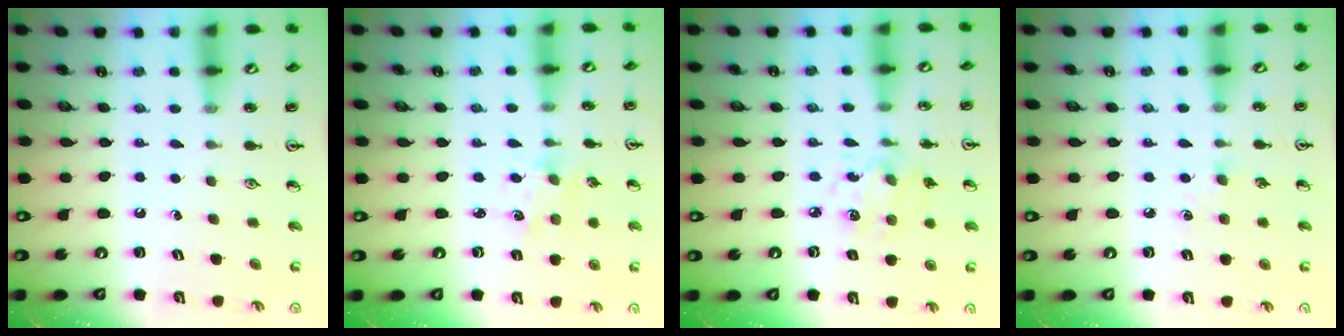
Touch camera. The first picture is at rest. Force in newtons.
{"total": 1.0, "press": 1.0, "slide": 0.2}
{"total": 6.2, "press": 6.2, "slide": 0.7}
{"total": 2.8, "press": 2.8, "slide": 0.4}